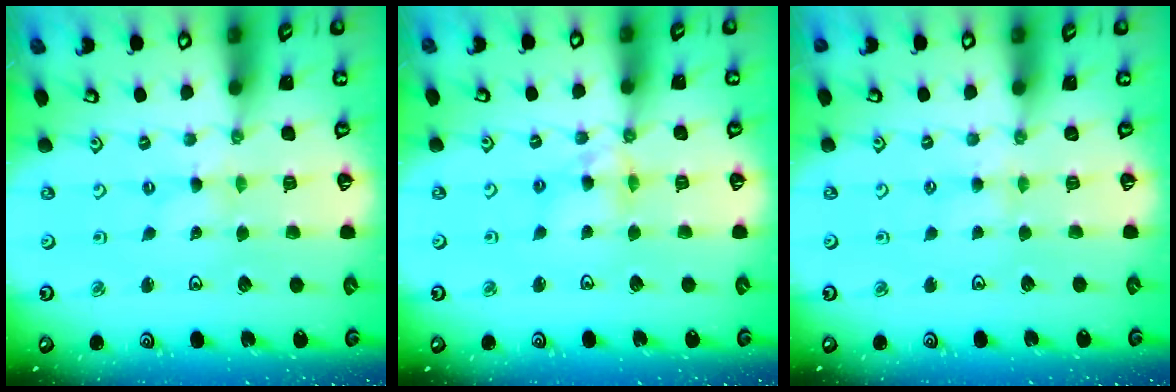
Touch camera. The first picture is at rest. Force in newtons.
{"total": 7.1, "press": 7.0, "slide": 0.7}
{"total": 2.5, "press": 2.4, "slide": 0.5}